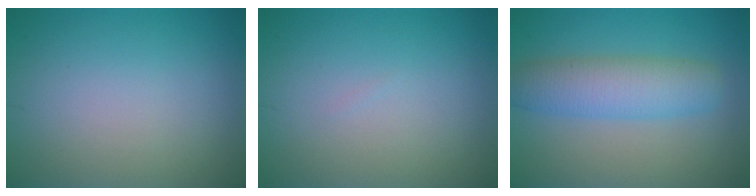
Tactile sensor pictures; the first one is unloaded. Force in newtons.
{"total": 0.0}
{"total": 5.1, "press": 5.1, "slide": 0.1}